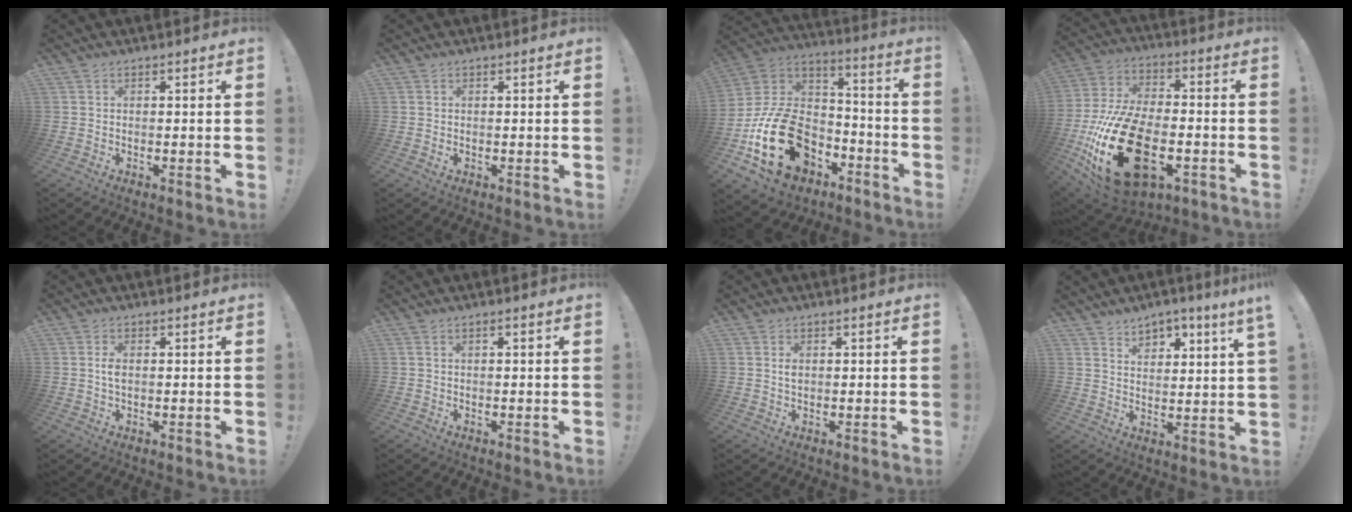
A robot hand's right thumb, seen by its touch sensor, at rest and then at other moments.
{"total": 0.0}
{"total": 25.3, "force": [-9.8, 16.8, 16.2], "torque": [-0.294, 0.060, -0.149]}
{"total": 28.9, "force": [-8.8, 16.5, 22.1], "torque": [-0.426, 0.053, -0.127]}
{"total": 2.3, "force": [0.1, 1.3, 1.9], "torque": [-0.038, 0.004, 0.001]}
{"total": 1.1, "force": [0.0, -0.1, 1.1], "torque": [-0.025, 0.001, 0.000]}
{"total": 1.5, "force": [0.3, 1.0, 1.1], "torque": [-0.023, 0.002, 0.005]}
{"total": 5.2, "force": [4.6, 0.7, 2.4], "torque": [-0.044, -0.024, 0.080]}